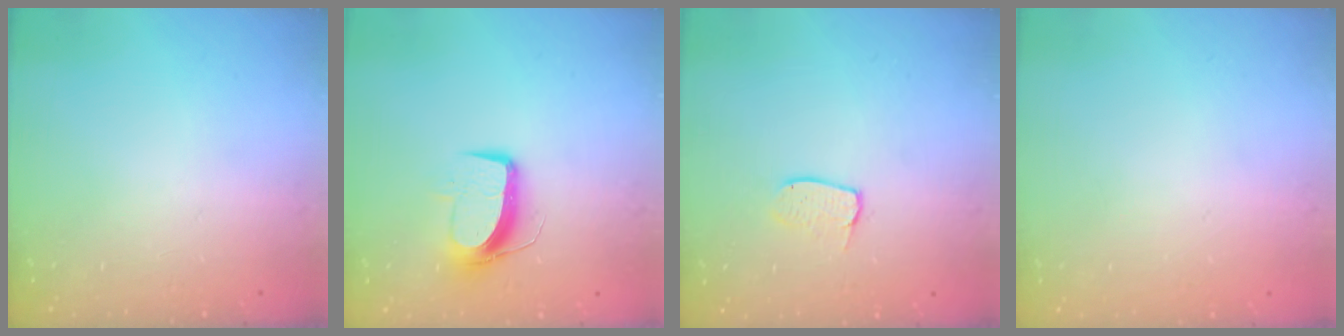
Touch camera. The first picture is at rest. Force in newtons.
{"total": 10.5, "press": 10.5, "slide": 0.8}
{"total": 4.3, "press": 4.3, "slide": 0.2}
{"total": 0.0}